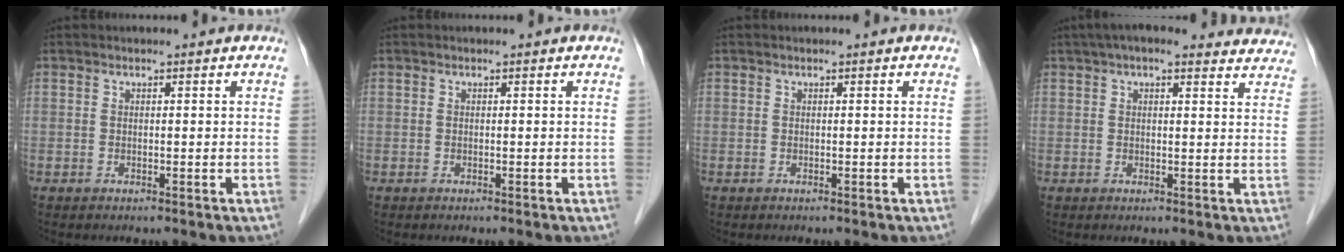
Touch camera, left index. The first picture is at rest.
{"total": 0.0}
{"total": 0.0}
{"total": 14.7, "force": [12.9, 3.8, 6.1], "torque": [-0.067, 0.041, 0.149]}